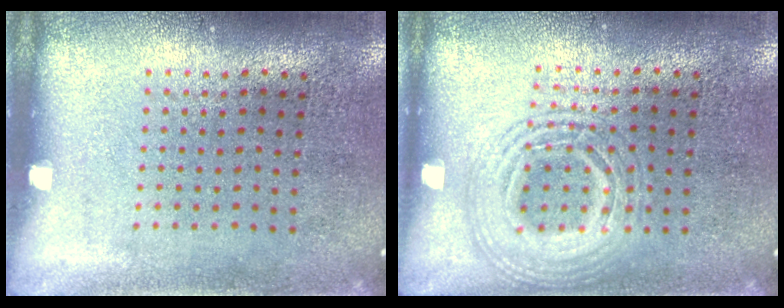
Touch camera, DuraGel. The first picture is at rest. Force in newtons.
{"total": 2.8, "press": 2.8, "slide": 0.4}